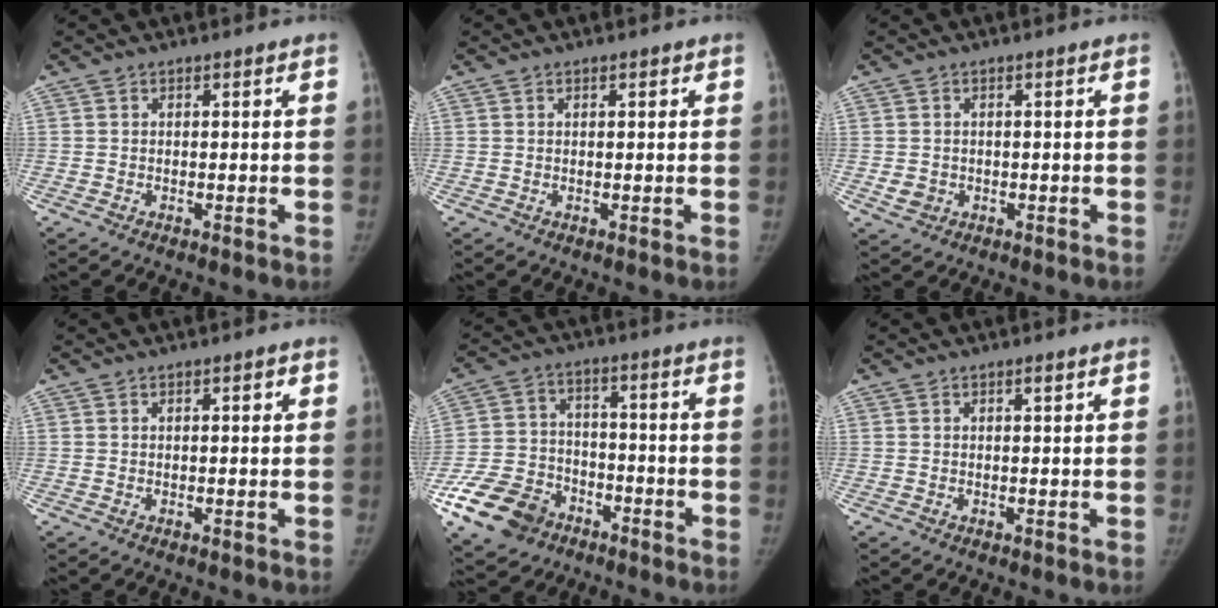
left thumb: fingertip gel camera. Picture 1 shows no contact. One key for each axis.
{"total": 0.7, "fx": 0.3, "fy": 0.4, "fz": 0.5, "tx": -0.005, "ty": 0.000, "tz": 0.003}
{"total": 2.4, "fx": -0.4, "fy": 2.1, "fz": 1.0, "tx": -0.009, "ty": 0.002, "tz": -0.001}
{"total": 1.2, "fx": 0.4, "fy": 0.4, "fz": 1.1, "tx": -0.011, "ty": 0.003, "tz": 0.004}
{"total": 13.5, "fx": -7.9, "fy": 9.4, "fz": 5.5, "tx": -0.092, "ty": 0.037, "tz": -0.143}
{"total": 0.8, "fx": 0.4, "fy": 0.1, "fz": 0.6, "tx": -0.009, "ty": -0.001, "tz": 0.007}